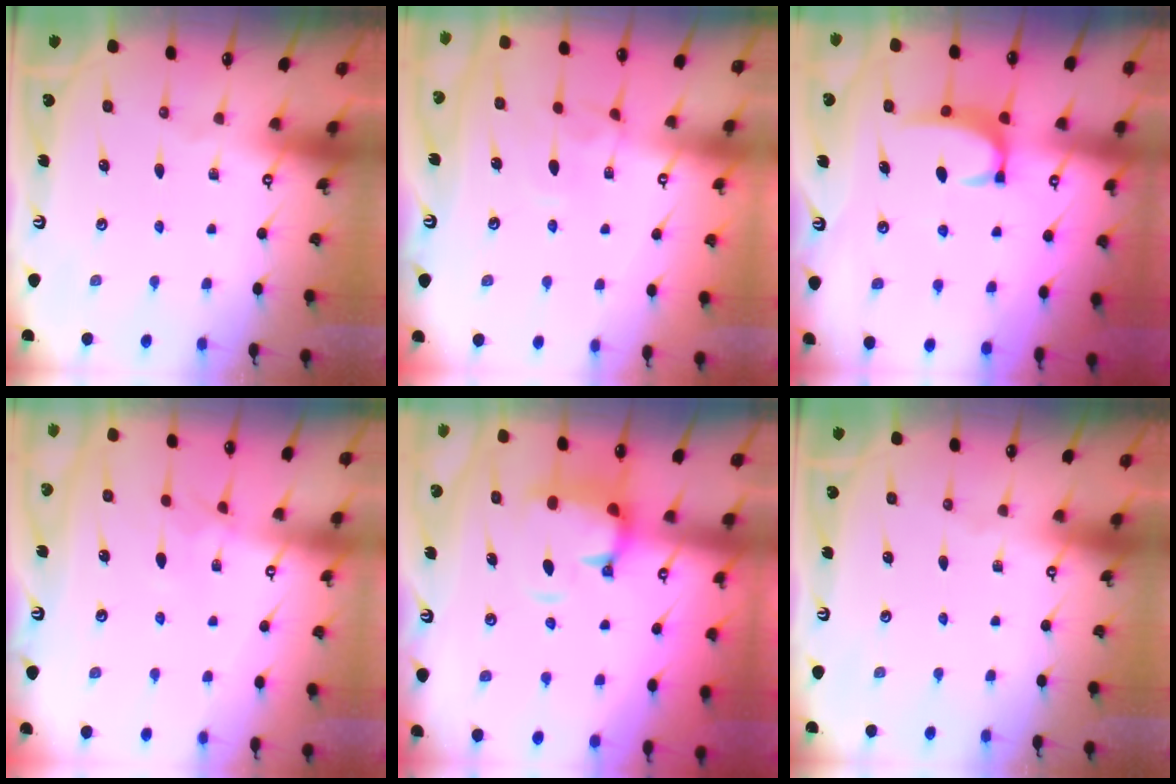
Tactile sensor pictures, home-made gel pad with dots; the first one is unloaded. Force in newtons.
{"total": 3.0, "press": 3.0, "slide": 0.2}
{"total": 2.6, "press": 2.6, "slide": 0.4}
{"total": 2.1, "press": 2.1, "slide": 0.4}
{"total": 2.2, "press": 1.6, "slide": 1.4}
{"total": 0.0}